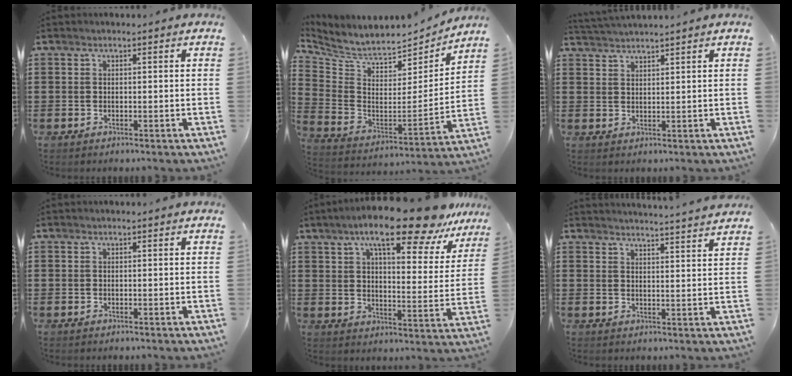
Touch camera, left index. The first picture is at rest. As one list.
[{"total": 6.3, "force": [5.8, 1.6, 1.7], "torque": [-0.069, -0.051, 0.097]}, {"total": 2.1, "force": [2.0, -0.5, -0.1], "torque": [-0.004, -0.004, 0.040]}, {"total": 0.0}, {"total": 15.3, "force": [11.6, 2.6, 9.7], "torque": [-0.173, -0.053, 0.191]}, {"total": 3.4, "force": [3.2, -0.9, 0.2], "torque": [-0.014, -0.021, 0.058]}]